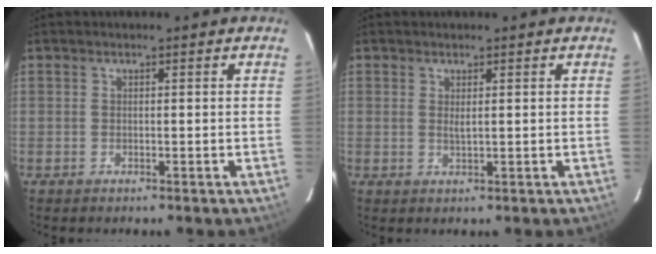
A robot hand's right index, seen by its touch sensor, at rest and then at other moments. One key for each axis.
{"total": 1.2, "fx": 0.4, "fy": 0.2, "fz": 1.1, "tx": -0.020, "ty": -0.001, "tz": 0.007}